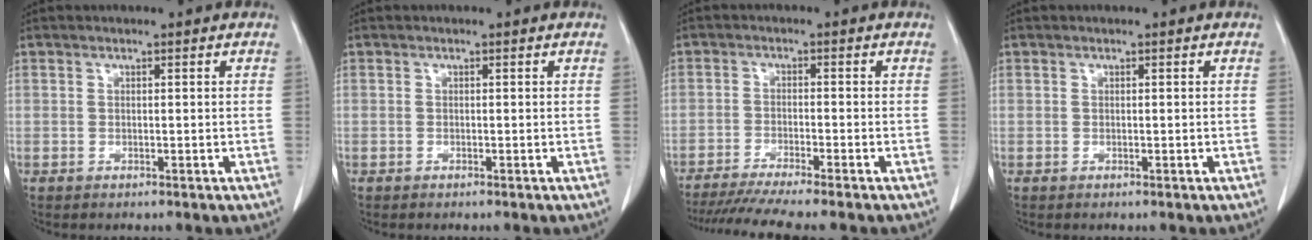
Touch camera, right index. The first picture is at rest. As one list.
[{"total": 0.0}, {"total": 10.5, "force": [-9.1, -1.1, 5.1], "torque": [-0.064, -0.026, -0.145]}, {"total": 0.0}]